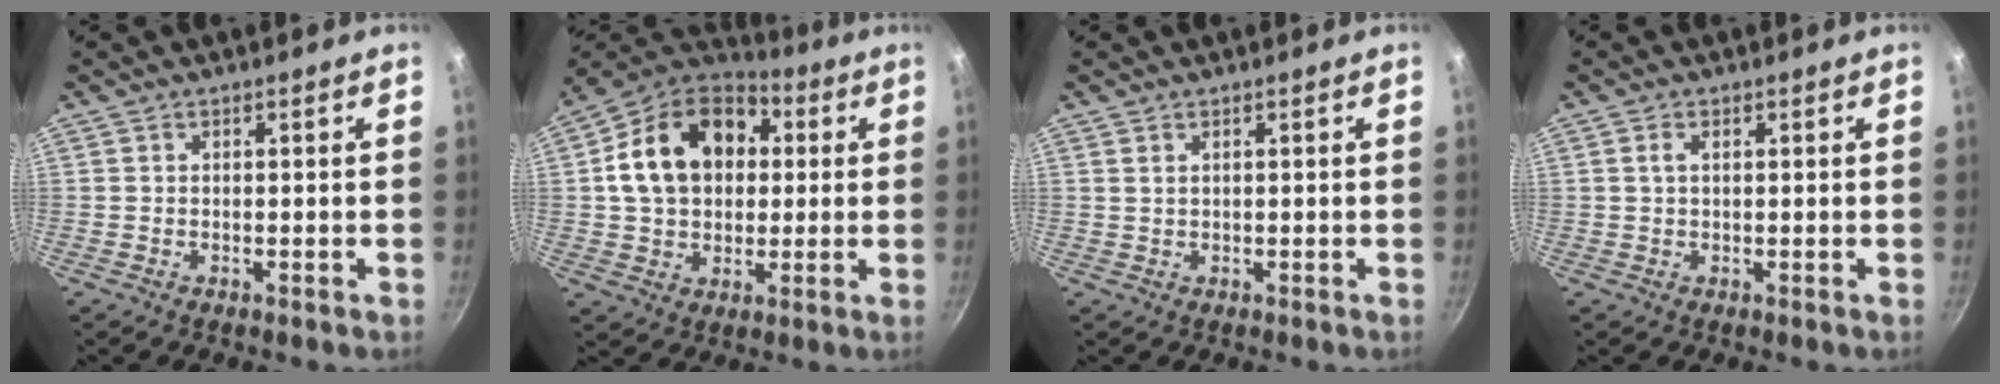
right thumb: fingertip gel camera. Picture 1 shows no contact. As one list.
[{"total": 19.6, "force": [3.3, 14.6, 12.7], "torque": [-0.198, 0.034, 0.044]}, {"total": 0.7, "force": [0.3, 0.3, 0.5], "torque": [-0.011, 0.001, 0.007]}, {"total": 1.5, "force": [0.4, 0.8, 1.2], "torque": [-0.022, 0.004, 0.006]}]